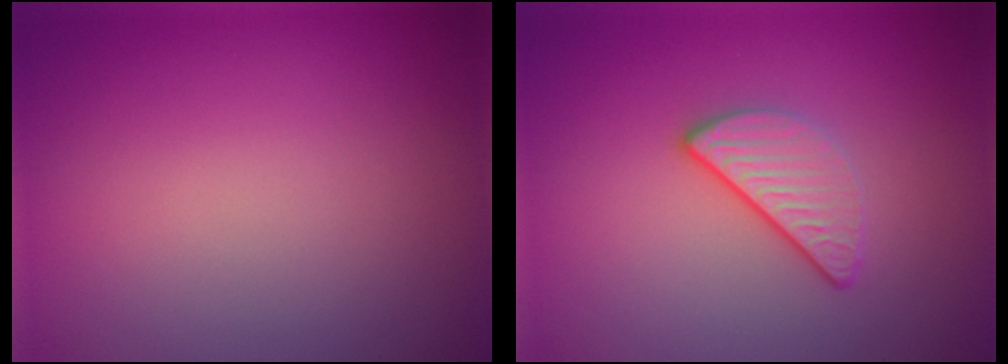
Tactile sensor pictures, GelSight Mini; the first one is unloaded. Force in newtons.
{"total": 3.0, "press": 2.3, "slide": 1.8}